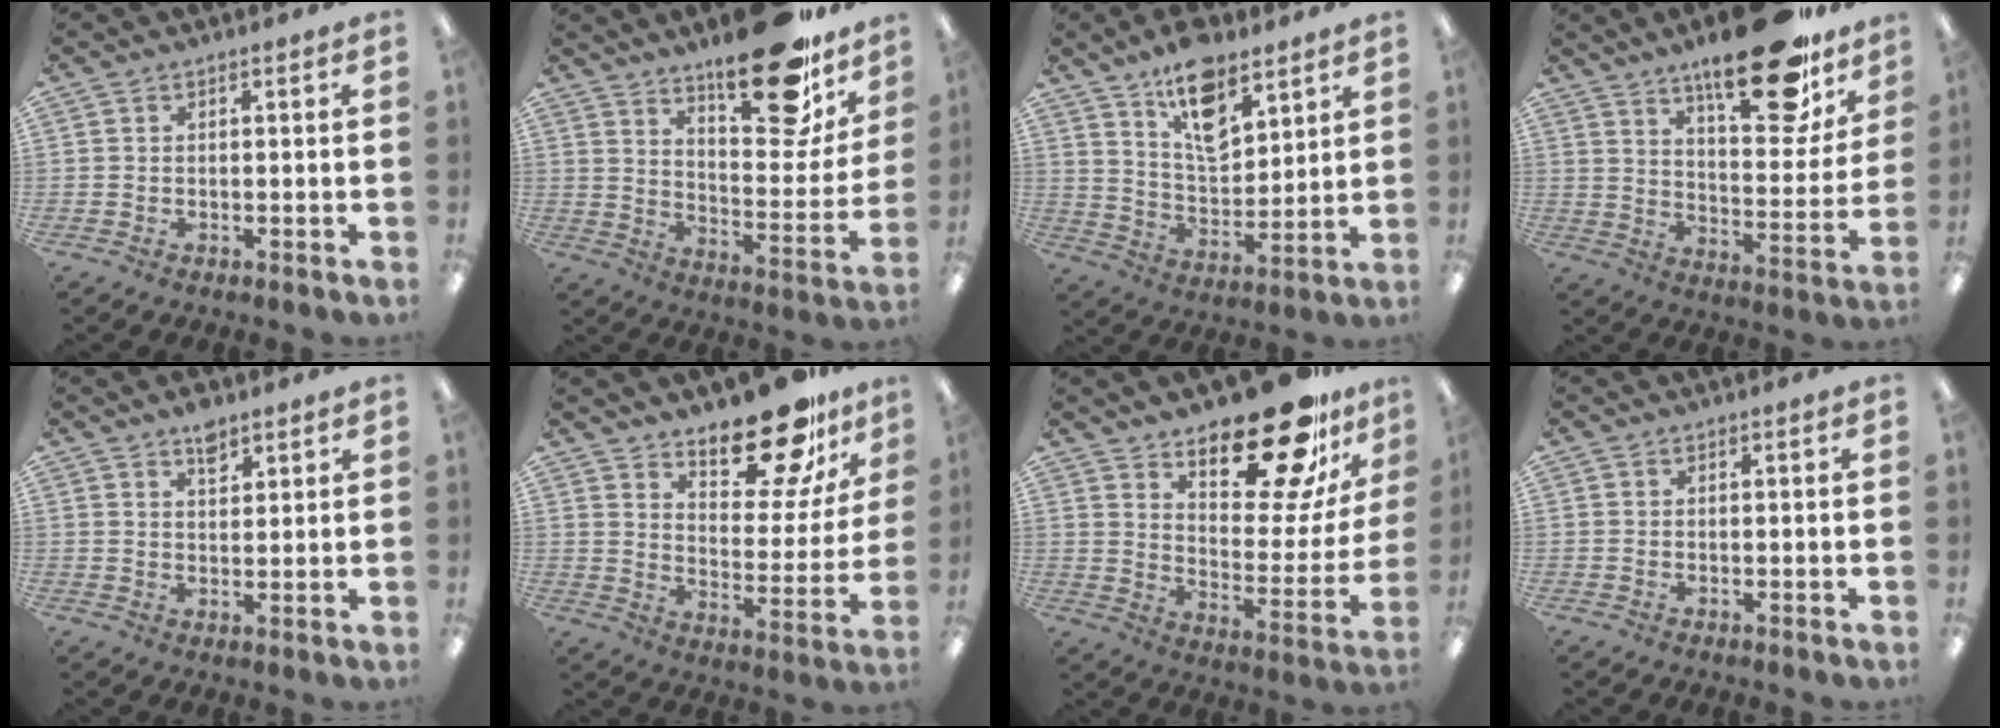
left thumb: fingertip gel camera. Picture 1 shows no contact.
{"total": 22.4, "force": [16.5, 8.1, 12.7], "torque": [-0.167, -0.114, 0.273]}
{"total": 13.6, "force": [9.4, 6.4, 7.4], "torque": [-0.121, -0.048, 0.168]}
{"total": 23.0, "force": [16.1, 8.0, 14.3], "torque": [-0.200, -0.100, 0.260]}
{"total": 4.6, "force": [3.4, 2.2, 2.3], "torque": [-0.020, -0.019, 0.056]}
{"total": 18.8, "force": [15.0, 7.2, 8.7], "torque": [-0.122, -0.111, 0.254]}
{"total": 21.7, "force": [17.1, 7.6, 11.0], "torque": [-0.152, -0.127, 0.285]}
{"total": 0.0}